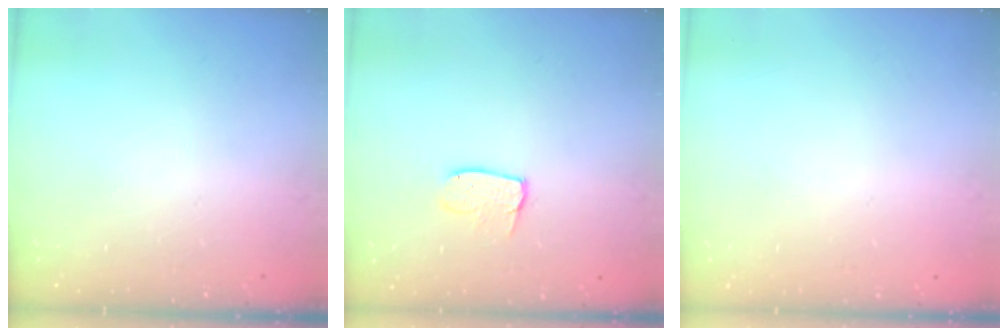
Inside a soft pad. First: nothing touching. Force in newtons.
{"total": 5.1, "press": 5.1, "slide": 0.4}
{"total": 0.0}